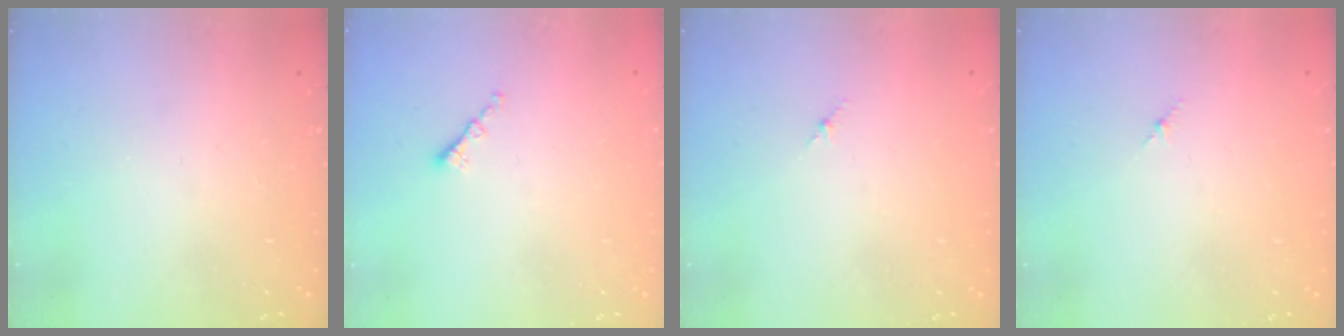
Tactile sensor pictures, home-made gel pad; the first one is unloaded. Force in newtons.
{"total": 0.8, "press": 0.8, "slide": 0.2}
{"total": 1.8, "press": 1.7, "slide": 0.6}
{"total": 1.8, "press": 1.7, "slide": 0.6}